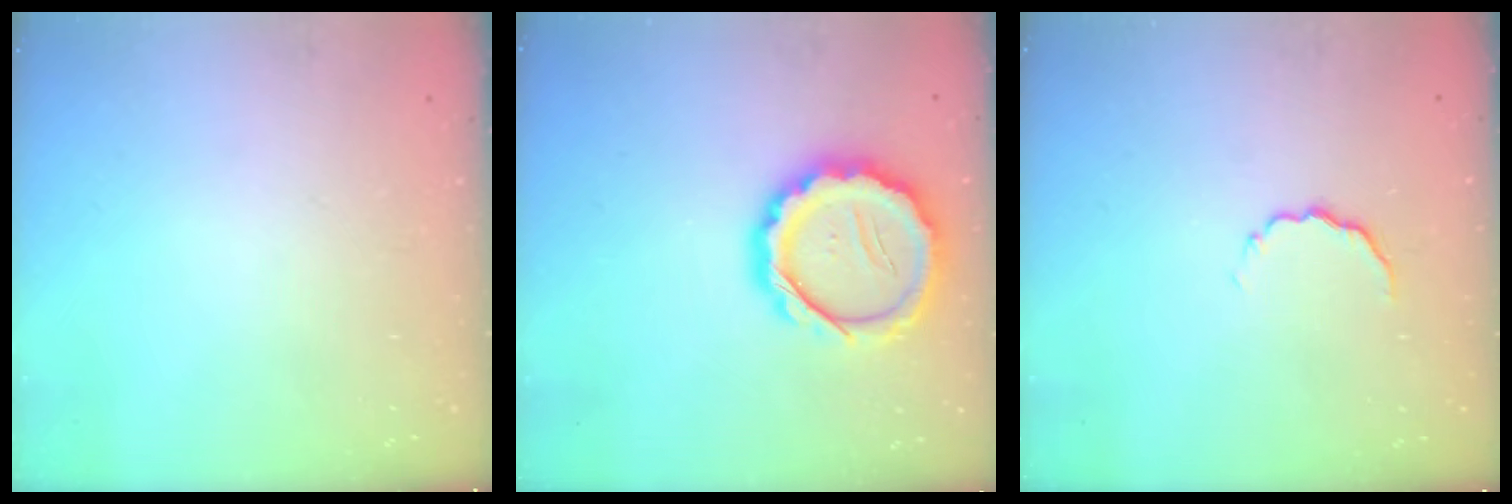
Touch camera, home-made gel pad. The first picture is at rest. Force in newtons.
{"total": 15.6, "press": 15.4, "slide": 2.5}
{"total": 4.0, "press": 3.9, "slide": 0.9}